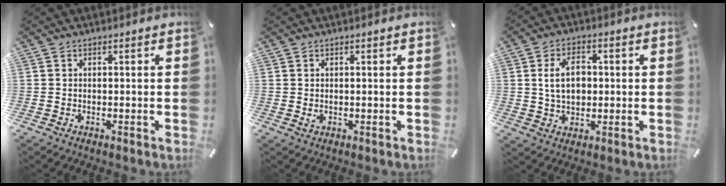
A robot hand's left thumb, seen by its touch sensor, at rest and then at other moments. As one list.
[{"total": 0.7, "force": [0.2, 0.4, 0.6], "torque": [-0.003, -0.002, 0.001]}, {"total": 7.7, "force": [0.7, 5.5, 5.4], "torque": [-0.107, 0.005, 0.007]}]